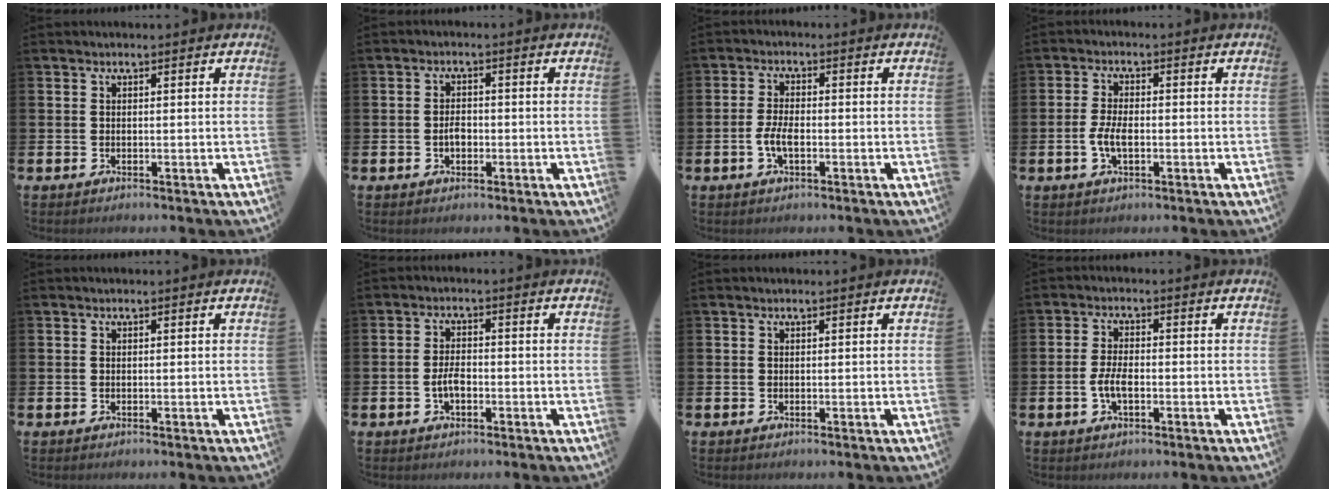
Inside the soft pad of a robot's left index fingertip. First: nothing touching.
{"total": 2.2, "force": [-0.4, 1.4, 1.7], "torque": [-0.022, 0.001, -0.010]}
{"total": 3.3, "force": [-0.8, 1.4, 2.8], "torque": [-0.057, 0.002, -0.017]}
{"total": 3.6, "force": [-0.6, 1.6, 3.1], "torque": [-0.062, 0.001, -0.014]}
{"total": 0.0}
{"total": 3.0, "force": [-0.7, 1.5, 2.5], "torque": [-0.045, 0.004, -0.014]}
{"total": 0.0}
{"total": 3.2, "force": [-0.7, 1.4, 2.8], "torque": [-0.050, 0.003, -0.013]}